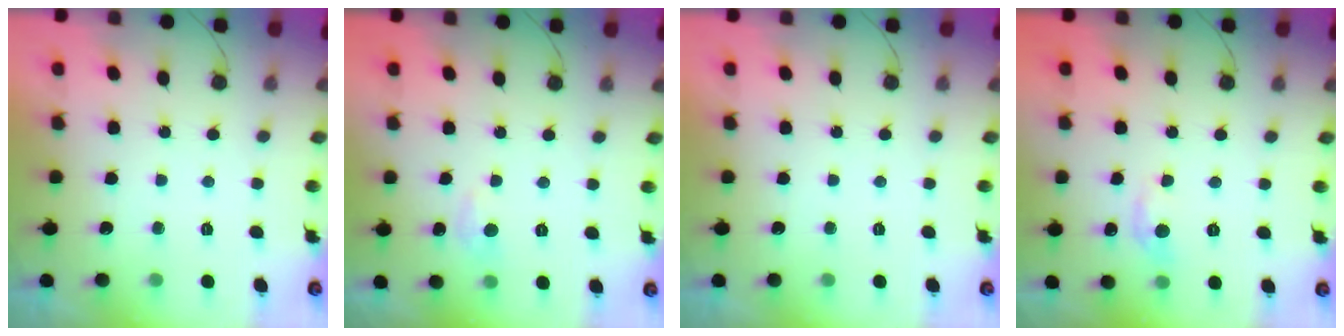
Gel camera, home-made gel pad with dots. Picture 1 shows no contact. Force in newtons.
{"total": 4.4, "press": 4.4, "slide": 0.7}
{"total": 0.0}
{"total": 5.9, "press": 5.9, "slide": 0.5}